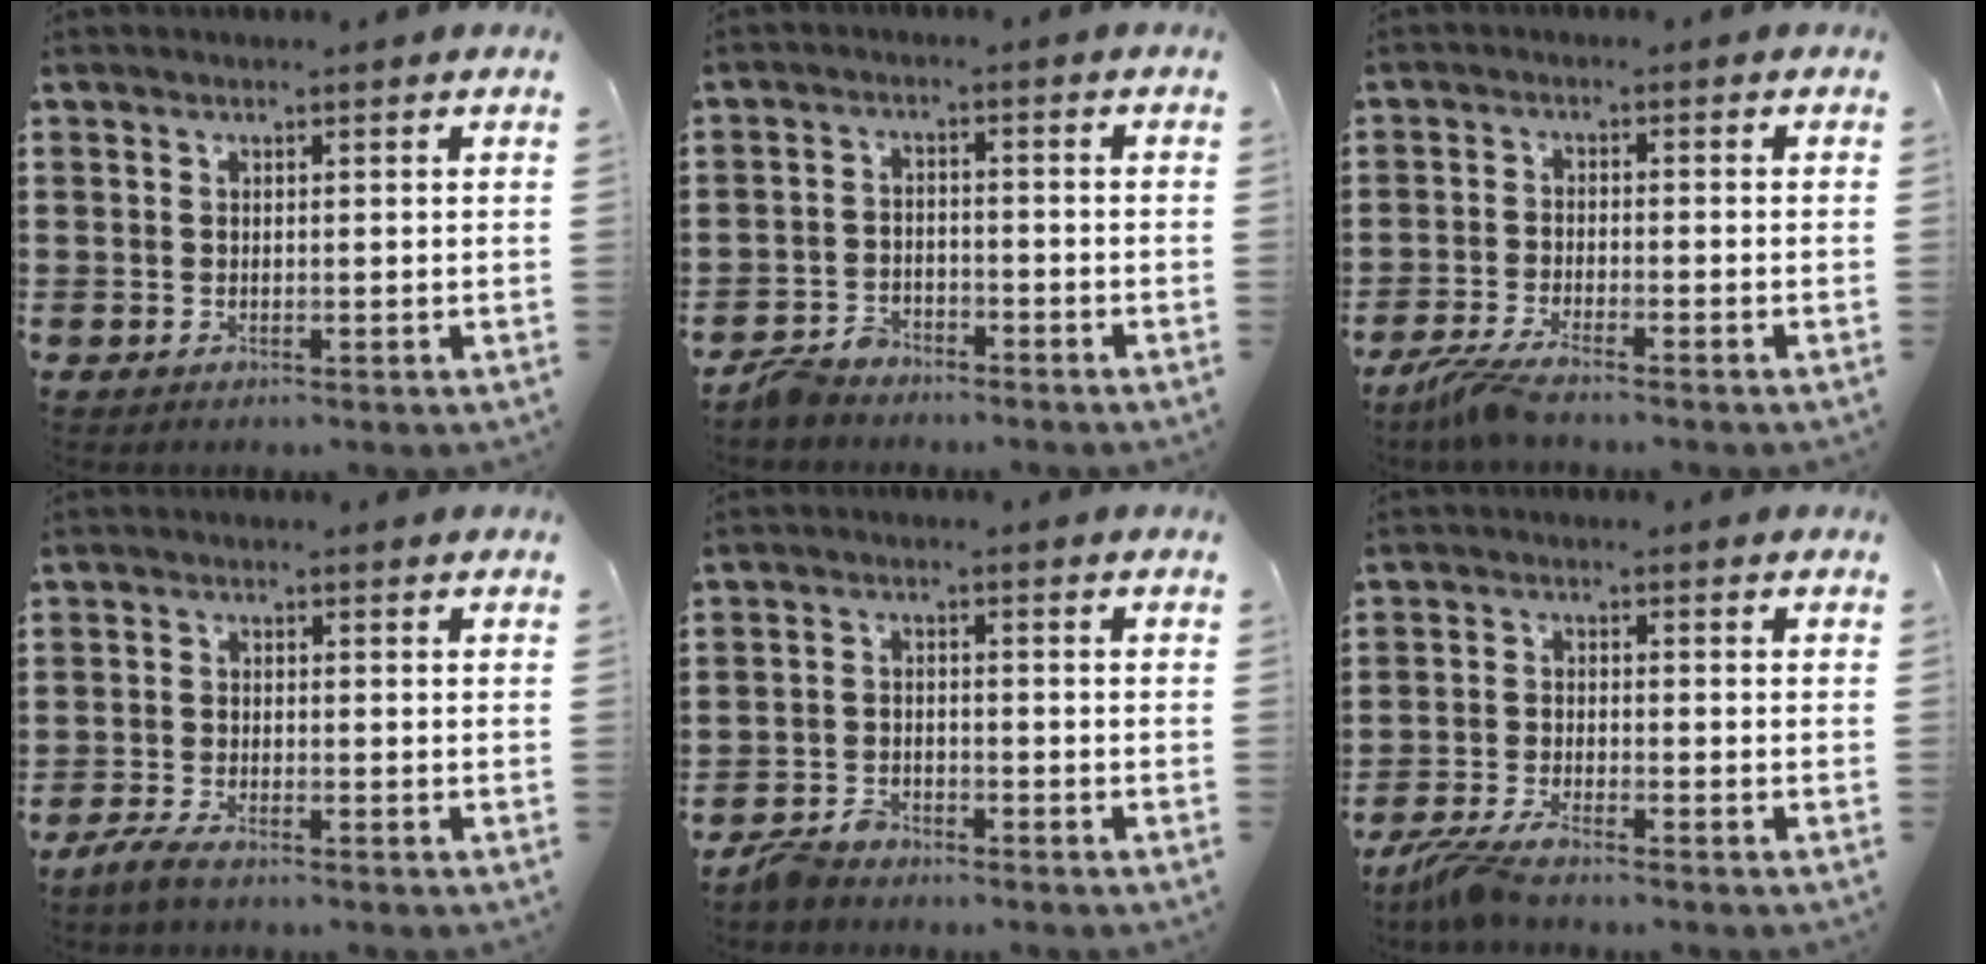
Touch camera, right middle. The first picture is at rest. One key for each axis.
{"total": 3.7, "fx": -3.6, "fy": 1.0, "fz": 0.4, "tx": -0.027, "ty": 0.000, "tz": -0.077}
{"total": 3.9, "fx": -3.3, "fy": -0.1, "fz": 2.0, "tx": -0.063, "ty": -0.018, "tz": -0.069}
{"total": 2.8, "fx": -2.4, "fy": 0.6, "fz": 1.4, "tx": -0.039, "ty": 0.002, "tz": -0.051}
{"total": 3.3, "fx": -3.1, "fy": 0.9, "fz": 0.7, "tx": -0.031, "ty": 0.000, "tz": -0.068}
{"total": 4.1, "fx": -3.6, "fy": 0.0, "fz": 1.9, "tx": -0.062, "ty": -0.017, "tz": -0.076}